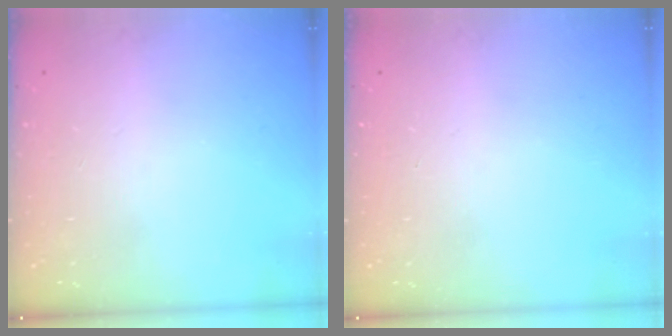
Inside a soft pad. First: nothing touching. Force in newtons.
{"total": 0.0}